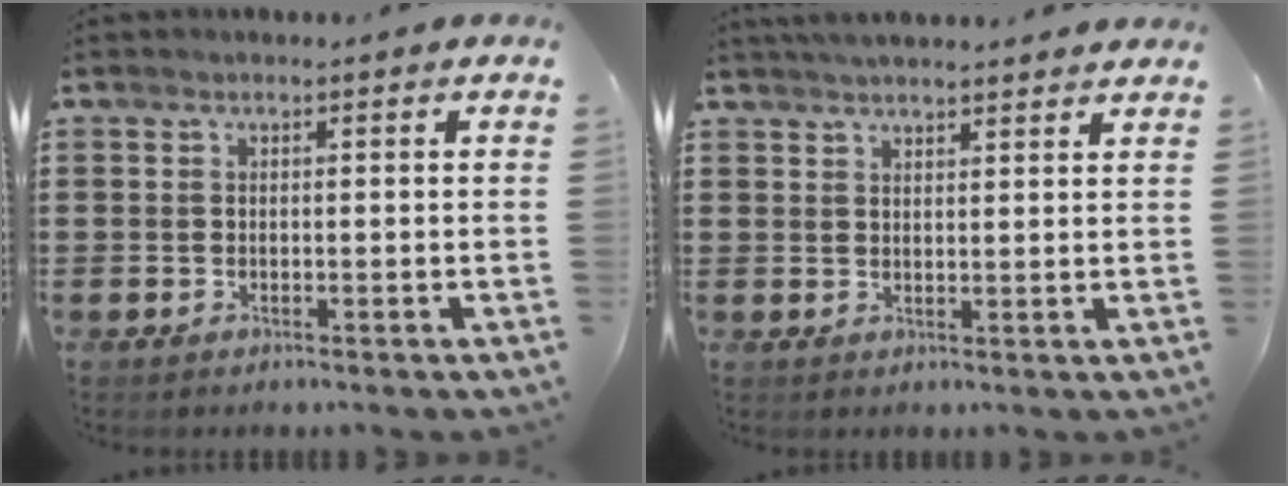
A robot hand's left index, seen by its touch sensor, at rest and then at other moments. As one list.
[{"total": 2.9, "force": [2.9, -0.2, 0.4], "torque": [-0.015, -0.005, 0.055]}]